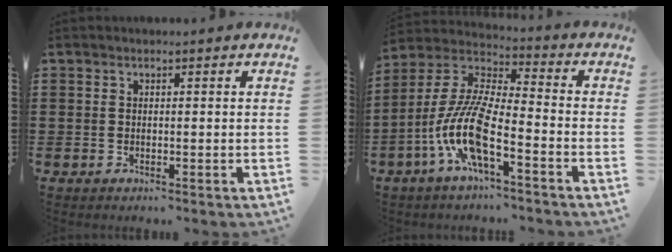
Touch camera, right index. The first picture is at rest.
{"total": 11.3, "force": [-5.8, 2.3, 9.4], "torque": [-0.226, -0.018, -0.120]}